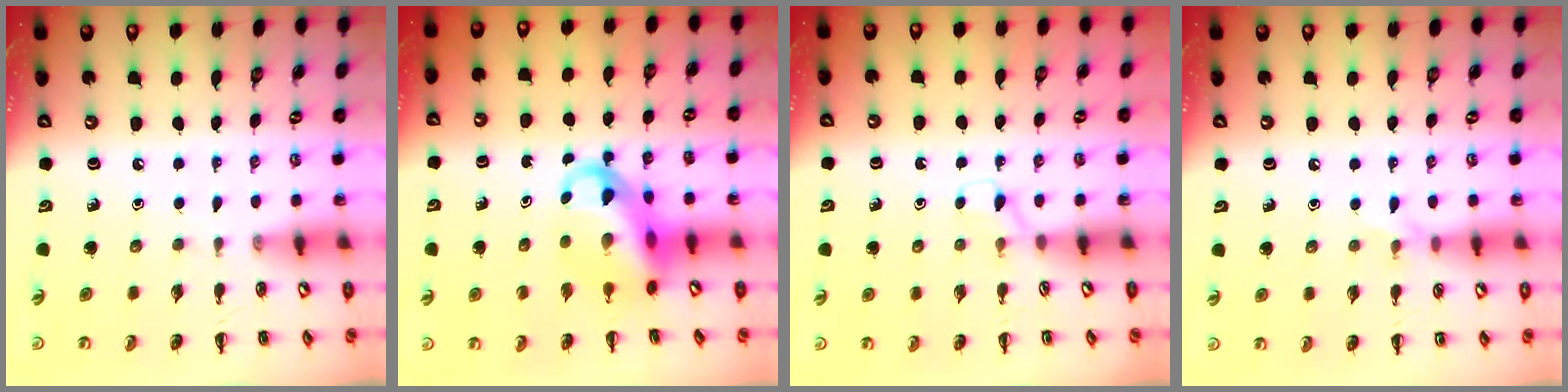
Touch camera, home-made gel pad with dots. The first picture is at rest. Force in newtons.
{"total": 11.3, "press": 10.8, "slide": 3.1}
{"total": 2.8, "press": 2.5, "slide": 1.1}
{"total": 5.1, "press": 5.0, "slide": 1.1}